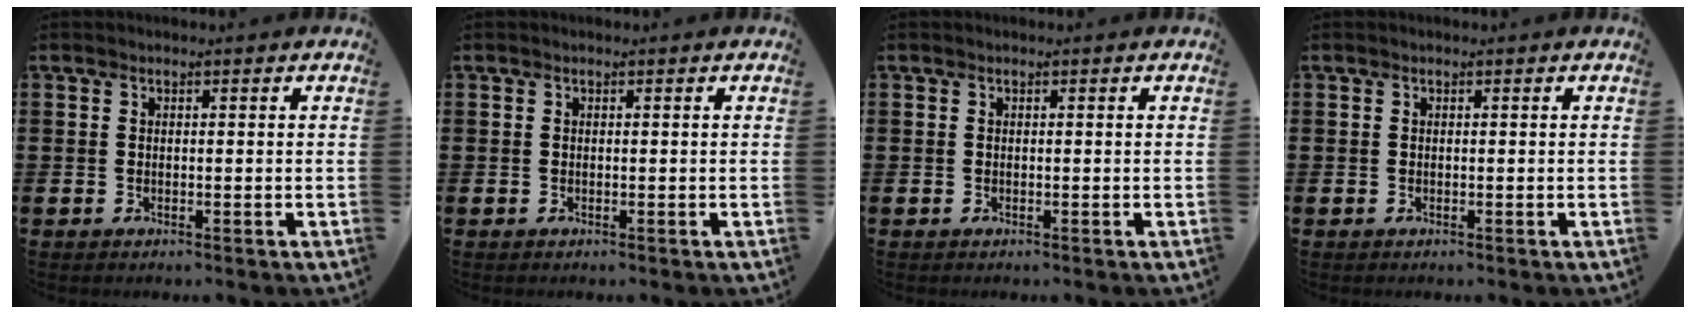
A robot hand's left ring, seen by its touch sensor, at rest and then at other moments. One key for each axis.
{"total": 0.0}
{"total": 0.0}
{"total": 0.0}